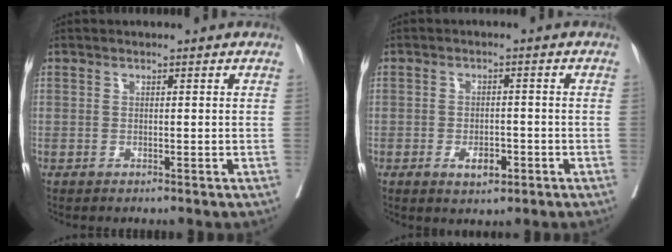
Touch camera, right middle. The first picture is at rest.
{"total": 3.6, "force": [-1.6, 1.7, 2.7], "torque": [-0.041, 0.002, -0.018]}